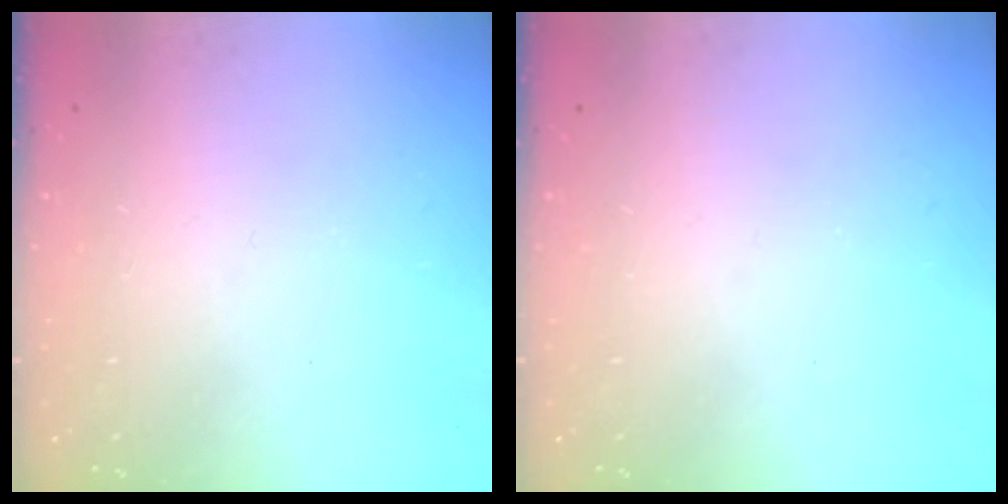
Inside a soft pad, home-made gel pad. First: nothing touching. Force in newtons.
{"total": 0.0}